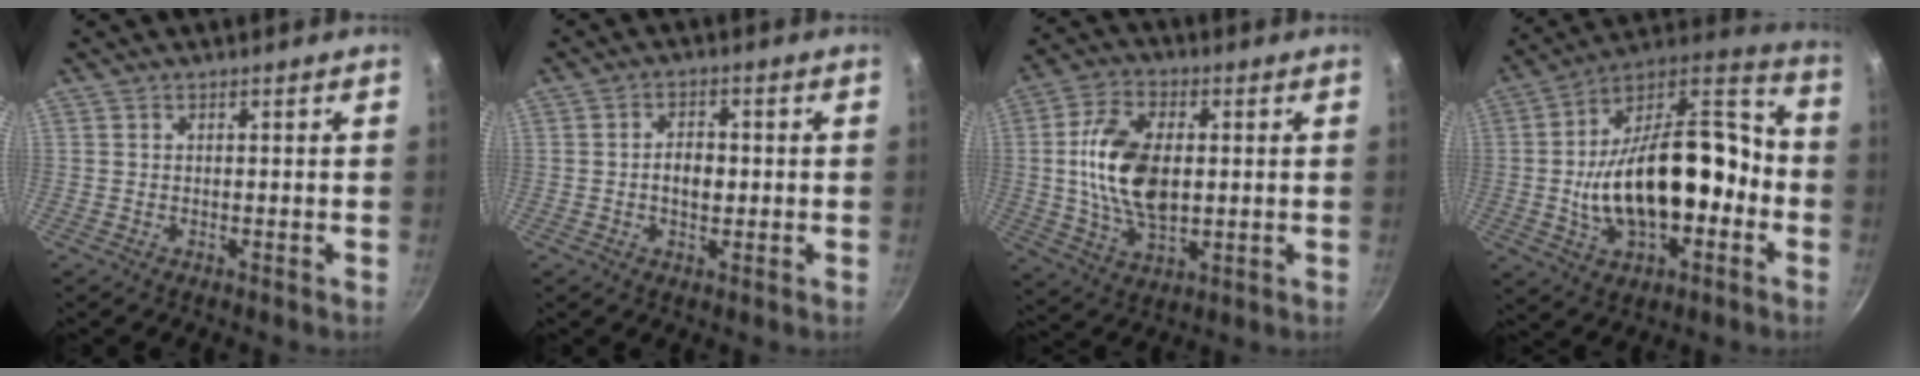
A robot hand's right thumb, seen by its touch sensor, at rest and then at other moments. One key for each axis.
{"total": 4.5, "fx": -0.2, "fy": 2.7, "fz": 3.6, "tx": -0.053, "ty": 0.007, "tz": -0.005}
{"total": 15.6, "fx": 1.1, "fy": 8.8, "fz": 12.8, "tx": -0.236, "ty": 0.001, "tz": 0.023}
{"total": 25.9, "fx": -3.2, "fy": 13.3, "fz": 22.0, "tx": -0.349, "ty": 0.038, "tz": -0.048}